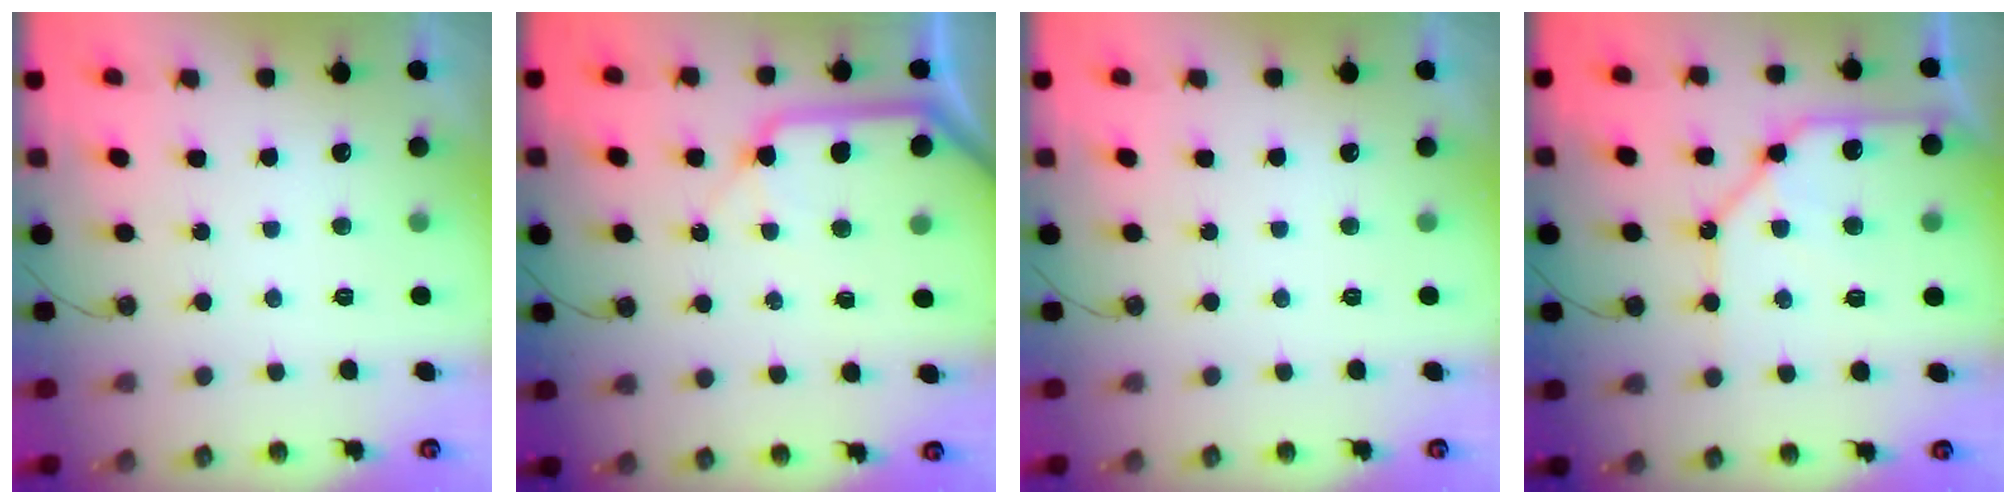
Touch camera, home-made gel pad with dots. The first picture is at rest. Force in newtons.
{"total": 11.2, "press": 11.1, "slide": 1.4}
{"total": 0.0}
{"total": 13.7, "press": 13.5, "slide": 1.7}